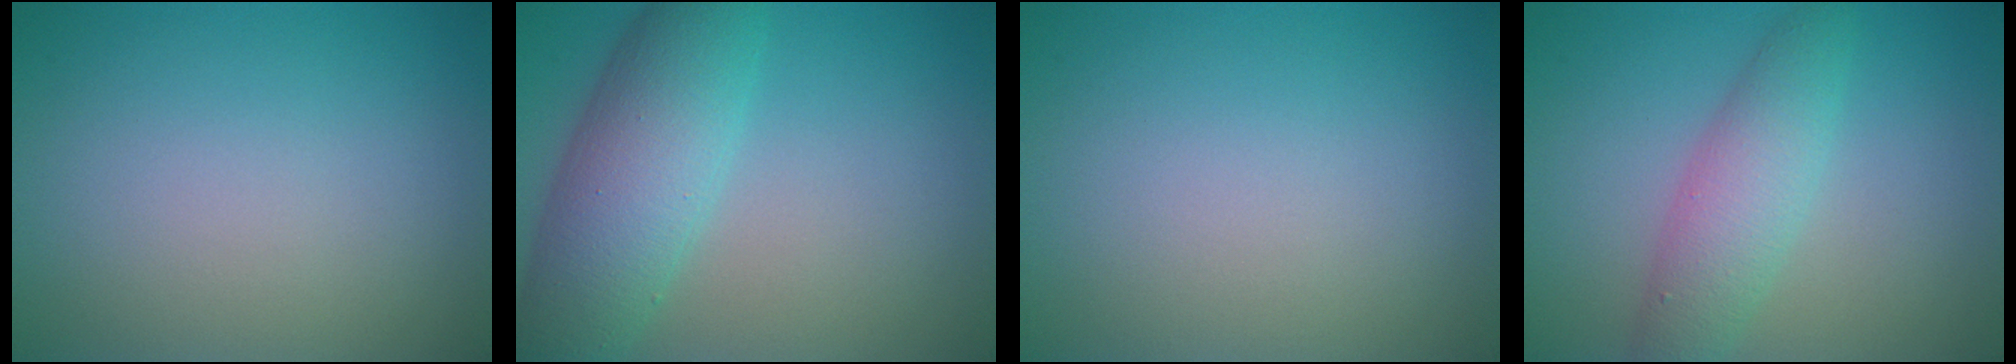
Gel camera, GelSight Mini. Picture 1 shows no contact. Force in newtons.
{"total": 7.3, "press": 7.3, "slide": 0.3}
{"total": 0.0}
{"total": 4.1, "press": 4.1, "slide": 0.1}